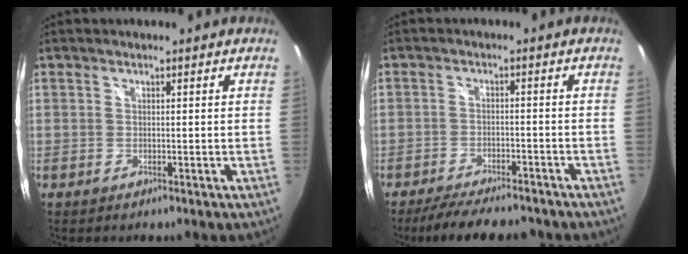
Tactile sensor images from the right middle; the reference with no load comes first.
{"total": 11.2, "force": [-9.6, 2.9, 5.1], "torque": [-0.110, -0.014, -0.145]}